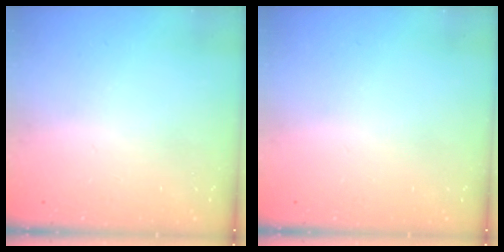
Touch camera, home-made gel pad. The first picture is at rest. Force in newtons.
{"total": 0.0}